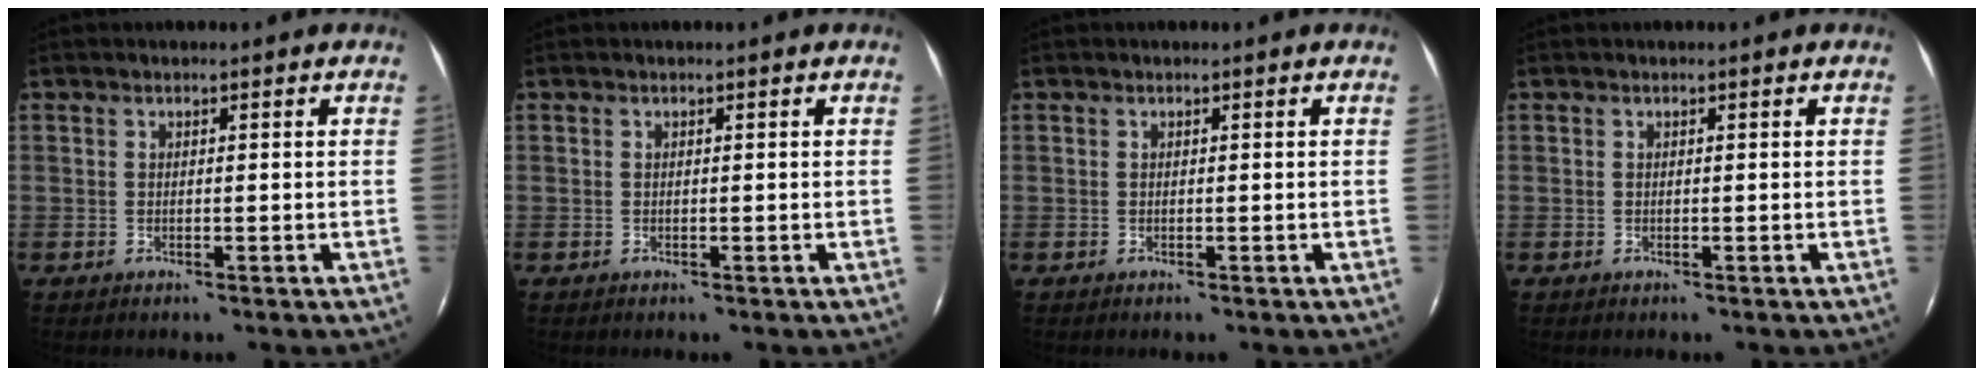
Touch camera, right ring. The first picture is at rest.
{"total": 0.0}
{"total": 0.0}
{"total": 0.0}